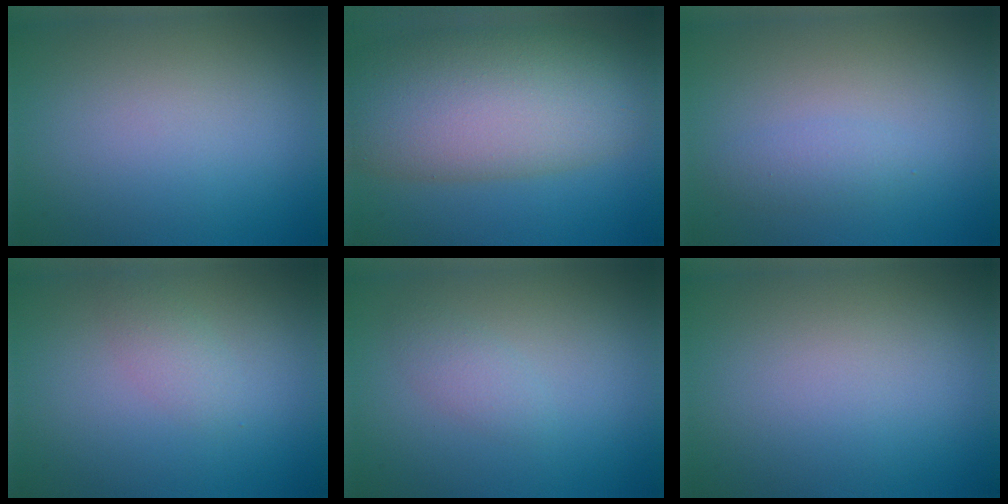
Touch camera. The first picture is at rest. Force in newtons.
{"total": 12.1, "press": 12.1, "slide": 0.7}
{"total": 1.4, "press": 1.4, "slide": 0.1}
{"total": 1.5, "press": 1.5, "slide": 0.1}
{"total": 1.4, "press": 1.4, "slide": 0.1}
{"total": 0.0}